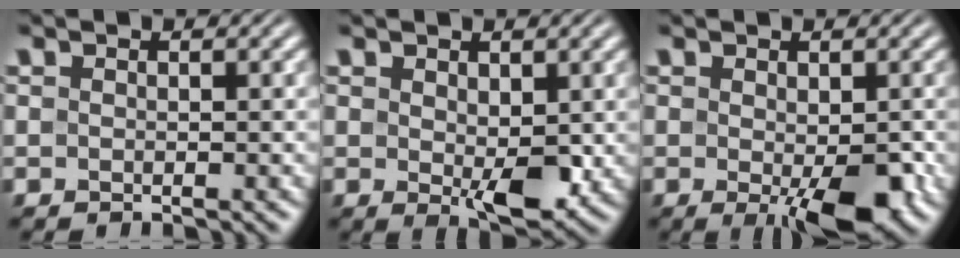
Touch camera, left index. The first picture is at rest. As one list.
[{"total": 4.0, "force": [0.3, 2.0, 3.4], "torque": [-0.057, -0.009, 0.010]}, {"total": 5.5, "force": [-1.7, 1.8, 4.9], "torque": [-0.073, -0.013, -0.025]}]